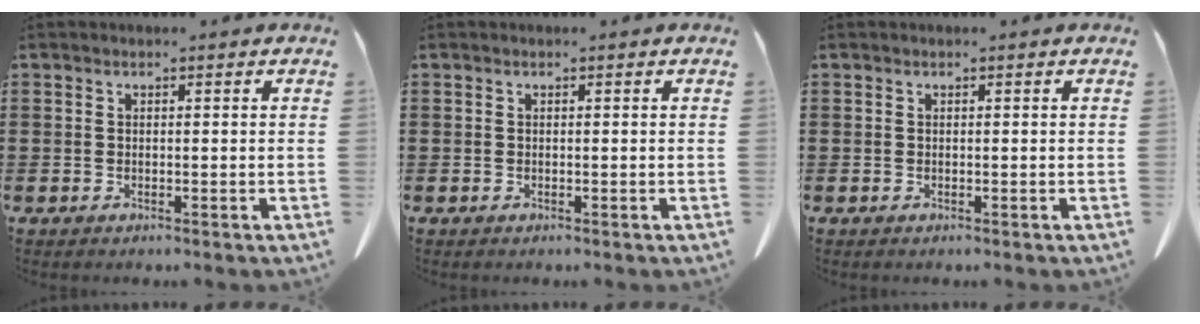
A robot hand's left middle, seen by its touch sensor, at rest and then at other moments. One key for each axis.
{"total": 0.0}
{"total": 0.0}